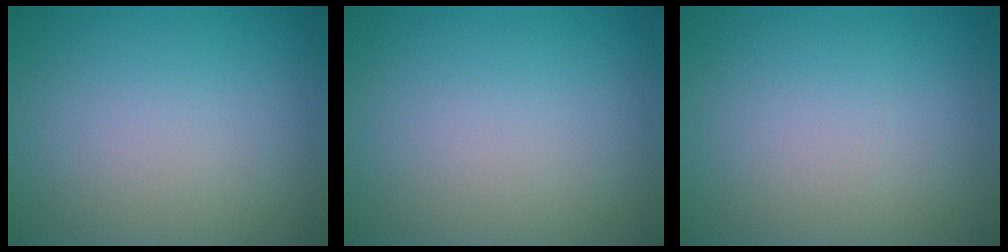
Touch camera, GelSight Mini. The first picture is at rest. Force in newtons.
{"total": 0.0}
{"total": 0.0}